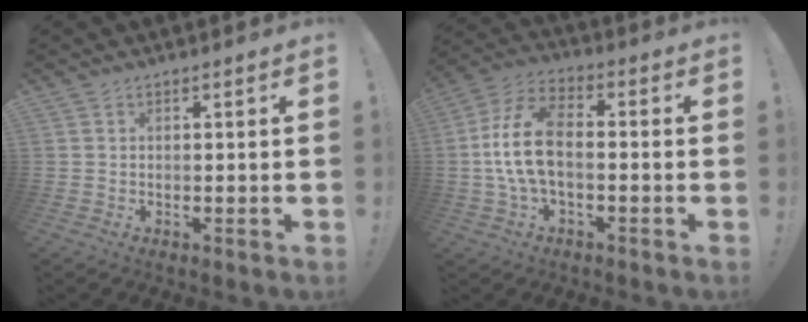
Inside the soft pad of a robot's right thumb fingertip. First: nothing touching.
{"total": 13.6, "force": [-1.1, 7.4, 11.3], "torque": [-0.230, 0.011, -0.021]}